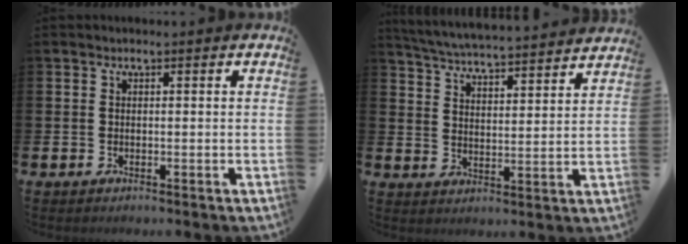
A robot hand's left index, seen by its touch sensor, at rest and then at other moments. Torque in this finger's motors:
{"motor_torque": [0.72, -1.16, 0.32, 0.13]}